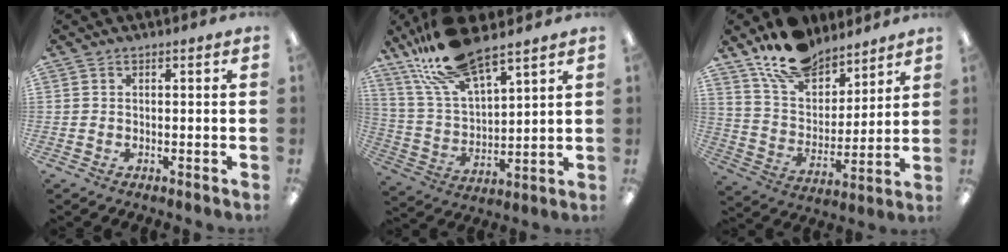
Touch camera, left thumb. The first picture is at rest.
{"total": 18.7, "force": [14.2, 6.0, 10.5], "torque": [-0.220, -0.059, 0.253]}
{"total": 15.5, "force": [12.4, 7.6, 5.5], "torque": [-0.106, -0.072, 0.233]}